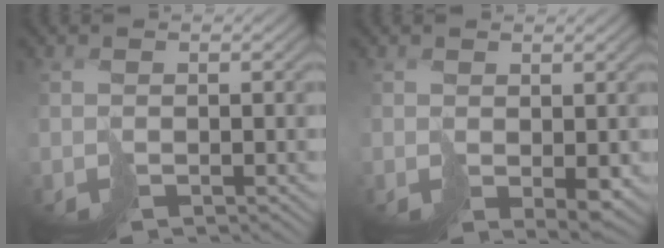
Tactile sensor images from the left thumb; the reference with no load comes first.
{"total": 2.5, "force": [-0.1, 1.6, 1.9], "torque": [-0.036, -0.013, 0.008]}